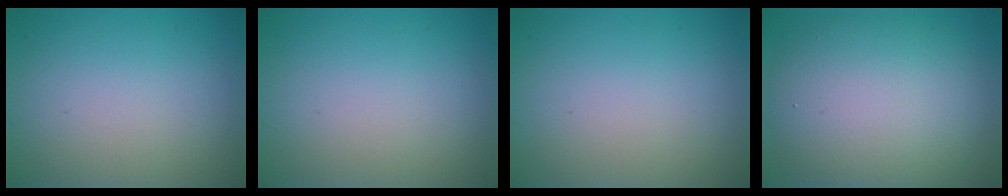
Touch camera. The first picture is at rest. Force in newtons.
{"total": 0.0}
{"total": 0.0}
{"total": 9.7, "press": 9.7, "slide": 0.6}